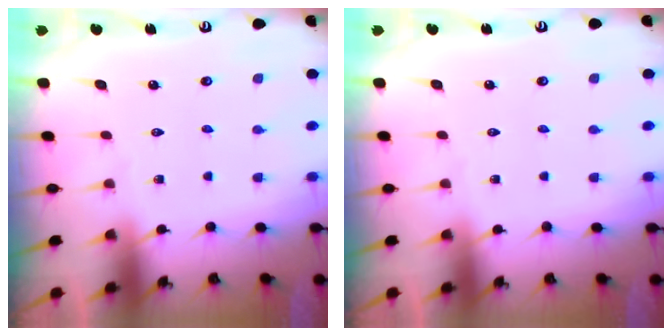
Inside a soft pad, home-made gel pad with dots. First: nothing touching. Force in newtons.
{"total": 0.0}